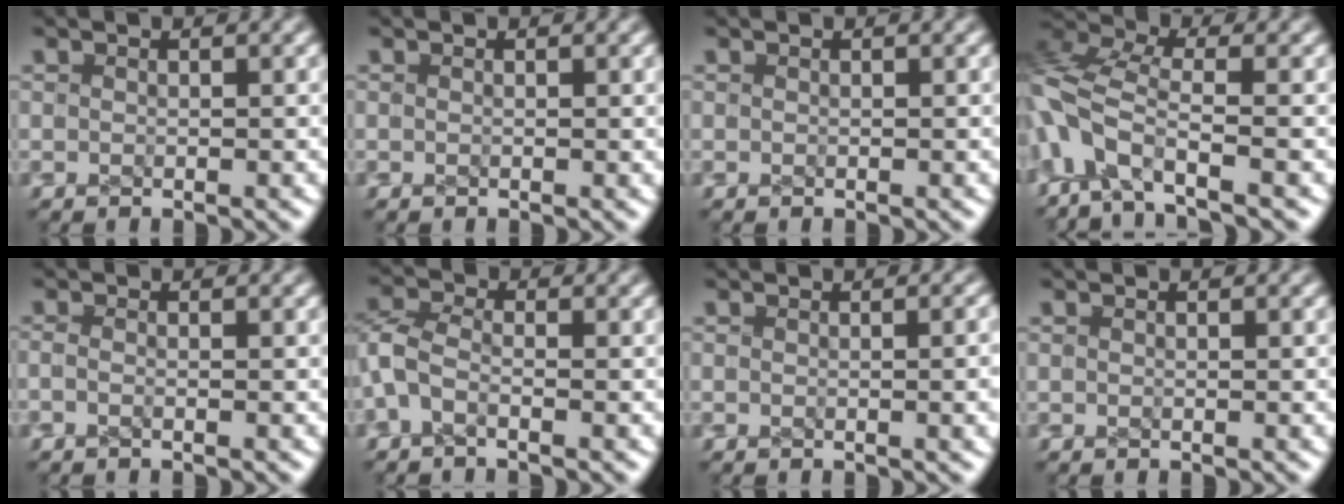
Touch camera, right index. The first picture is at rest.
{"total": 0.0}
{"total": 0.0}
{"total": 5.9, "force": [-1.3, 3.5, 4.5], "torque": [-0.132, -0.028, -0.009]}
{"total": 1.0, "force": [-0.2, 0.5, 0.9], "torque": [-0.013, -0.001, -0.003]}
{"total": 4.2, "force": [-0.9, 3.6, 2.1], "torque": [-0.057, -0.010, -0.024]}
{"total": 0.7, "force": [0.0, -0.1, 0.7], "torque": [-0.012, -0.001, 0.004]}
{"total": 0.0}